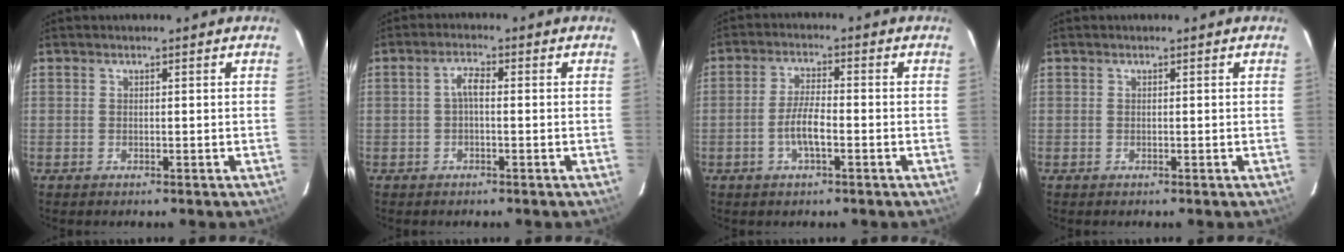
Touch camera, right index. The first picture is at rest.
{"total": 2.3, "force": [-0.2, 0.8, 2.1], "torque": [-0.044, 0.009, -0.003]}
{"total": 5.2, "force": [-1.9, 1.2, 4.7], "torque": [-0.096, 0.003, -0.037]}
{"total": 0.0}